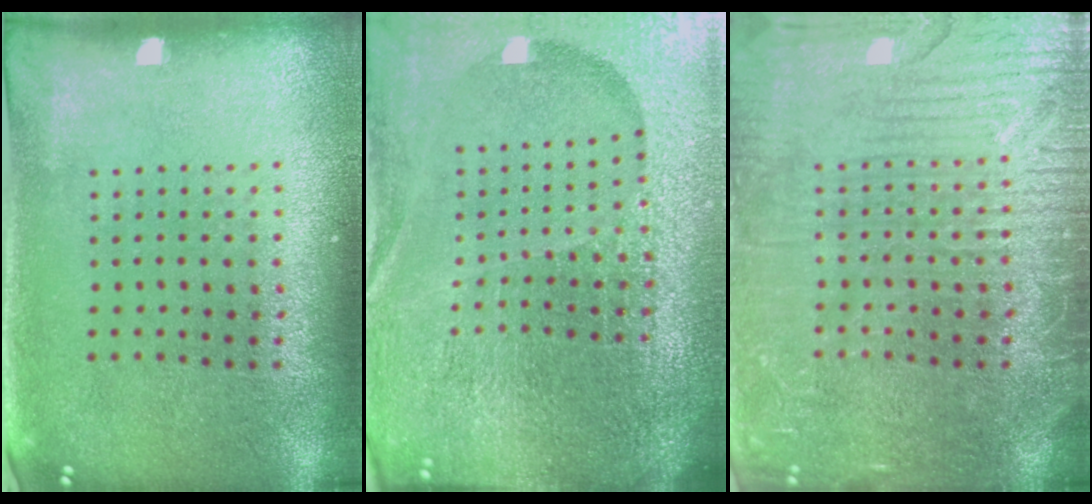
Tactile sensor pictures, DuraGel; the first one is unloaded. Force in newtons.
{"total": 6.8, "press": 5.8, "slide": 3.4}
{"total": 4.1, "press": 4.1, "slide": 0.5}